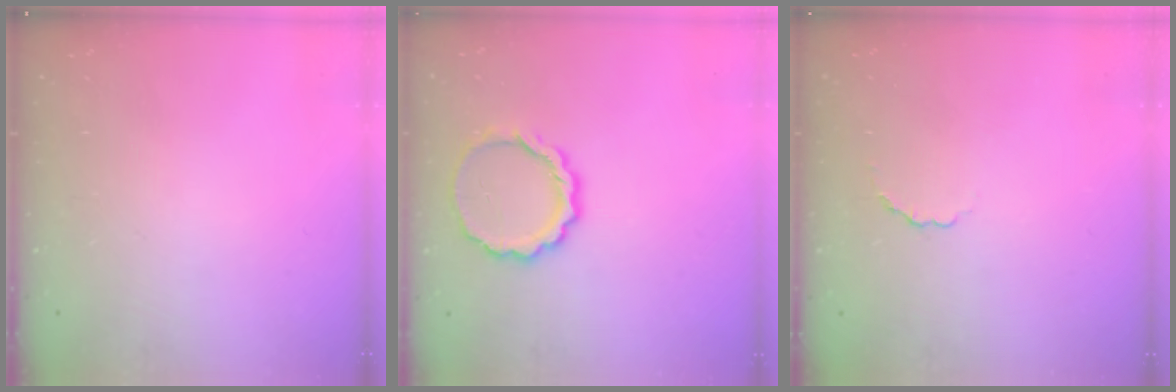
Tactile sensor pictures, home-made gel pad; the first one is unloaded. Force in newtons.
{"total": 9.6, "press": 9.5, "slide": 1.7}
{"total": 2.5, "press": 2.3, "slide": 0.9}